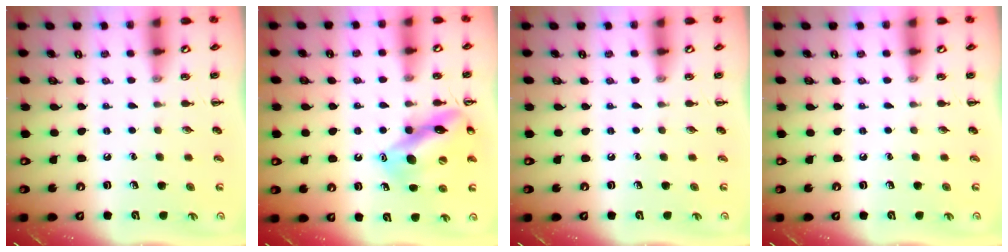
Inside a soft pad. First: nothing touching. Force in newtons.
{"total": 14.7, "press": 14.6, "slide": 1.9}
{"total": 0.0}
{"total": 0.0}